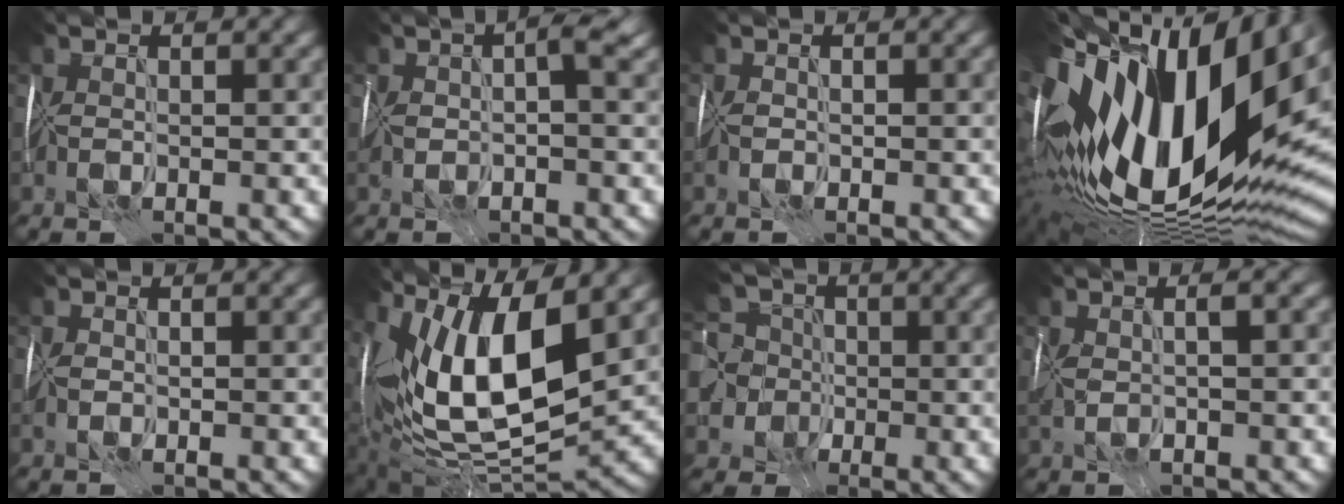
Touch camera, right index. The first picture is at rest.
{"total": 3.8, "force": [-0.1, 1.6, 3.4], "torque": [-0.067, 0.011, -0.011]}
{"total": 1.1, "force": [-0.6, 0.8, 0.6], "torque": [-0.013, 0.000, -0.017]}
{"total": 19.9, "force": [1.3, 9.0, 17.7], "torque": [-0.329, -0.010, 0.007]}
{"total": 1.1, "force": [-0.6, 0.7, 0.6], "torque": [-0.015, -0.001, -0.017]}
{"total": 15.2, "force": [4.1, 6.1, 13.3], "torque": [-0.230, 0.016, 0.072]}
{"total": 9.9, "force": [-2.0, 8.7, 4.2], "torque": [-0.079, 0.007, -0.078]}
{"total": 3.5, "force": [-0.2, 1.7, 3.1], "torque": [-0.067, 0.002, 0.001]}